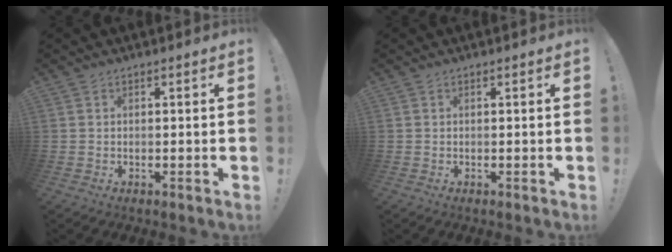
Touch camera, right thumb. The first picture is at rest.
{"total": 0.0}